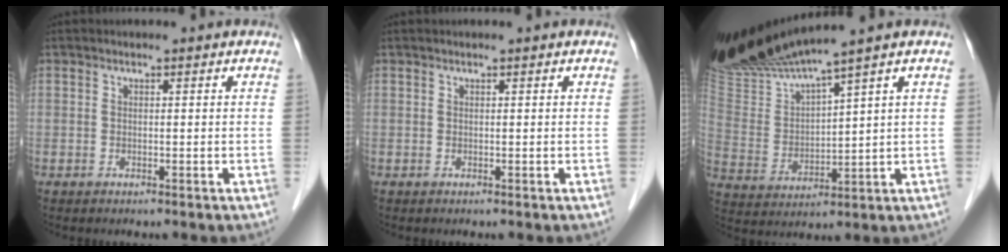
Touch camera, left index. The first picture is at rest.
{"total": 1.3, "force": [1.0, 0.0, 0.8], "torque": [-0.016, 0.023, 0.022]}
{"total": 14.7, "force": [12.5, -0.5, 7.7], "torque": [-0.158, -0.003, 0.249]}